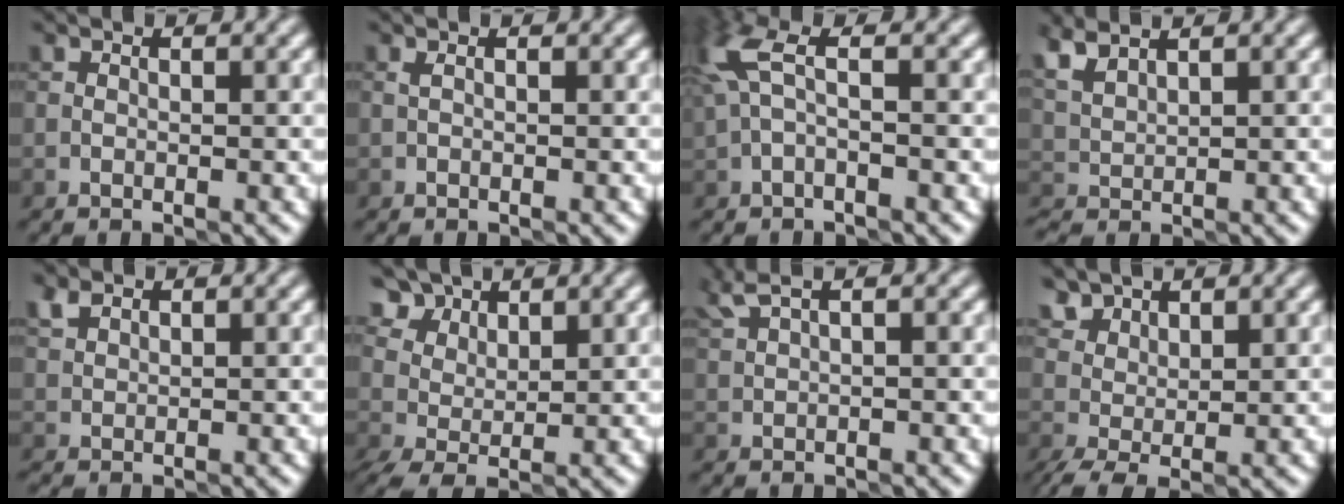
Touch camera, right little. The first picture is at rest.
{"total": 0.0}
{"total": 3.7, "force": [0.8, 1.5, 3.3], "torque": [-0.089, 0.013, 0.010]}
{"total": 2.4, "force": [2.0, 0.6, 1.2], "torque": [-0.036, 0.011, 0.051]}
{"total": 1.3, "force": [1.2, 0.6, 0.3], "torque": [-0.005, 0.009, 0.028]}
{"total": 4.0, "force": [2.6, 2.4, 2.0], "torque": [-0.050, 0.004, 0.051]}
{"total": 2.7, "force": [1.8, 0.8, 1.8], "torque": [-0.025, 0.015, 0.033]}
{"total": 2.9, "force": [1.7, 1.6, 1.7], "torque": [-0.049, 0.004, 0.038]}